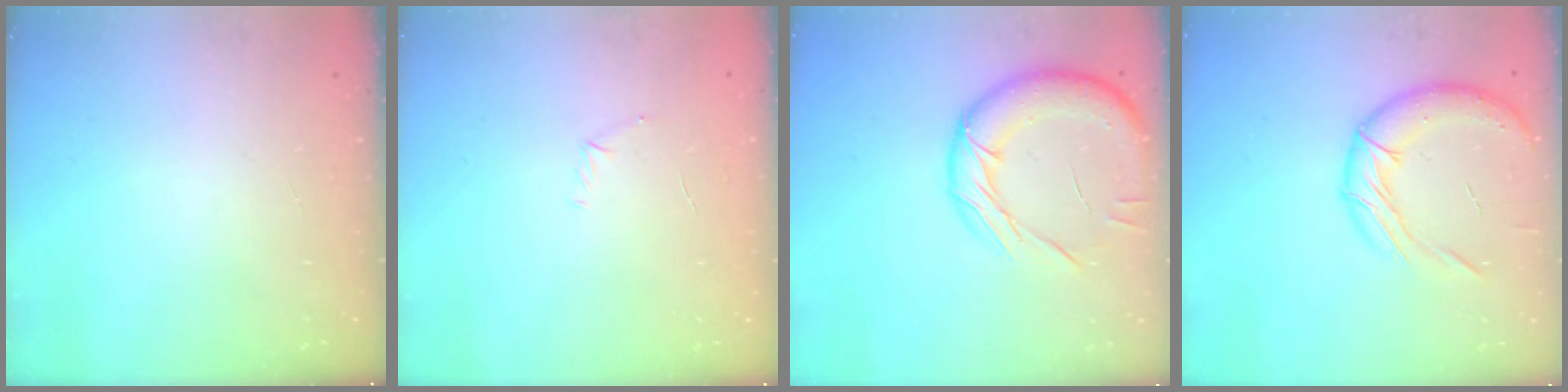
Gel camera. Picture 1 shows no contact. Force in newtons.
{"total": 4.7, "press": 4.5, "slide": 1.3}
{"total": 15.2, "press": 15.1, "slide": 1.7}
{"total": 16.1, "press": 15.9, "slide": 2.5}